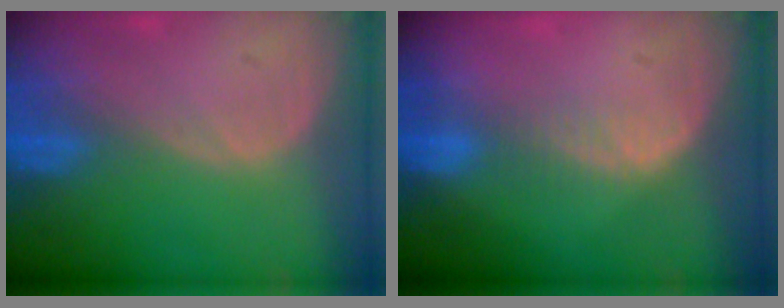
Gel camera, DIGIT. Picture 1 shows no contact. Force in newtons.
{"total": 2.5, "press": 2.0, "slide": 1.6}